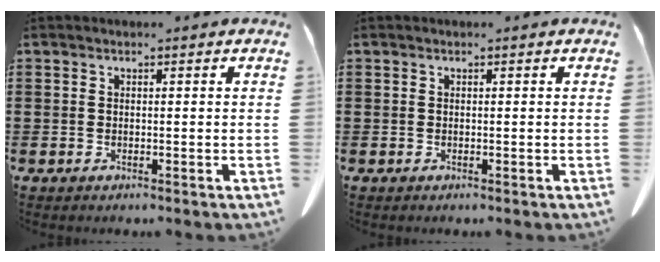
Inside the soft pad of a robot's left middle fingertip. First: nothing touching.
{"total": 0.0}